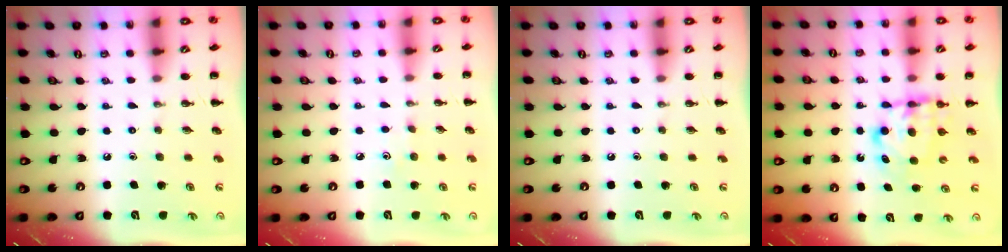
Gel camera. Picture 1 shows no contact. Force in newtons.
{"total": 2.8, "press": 2.7, "slide": 0.8}
{"total": 0.0}
{"total": 6.2, "press": 6.2, "slide": 0.5}